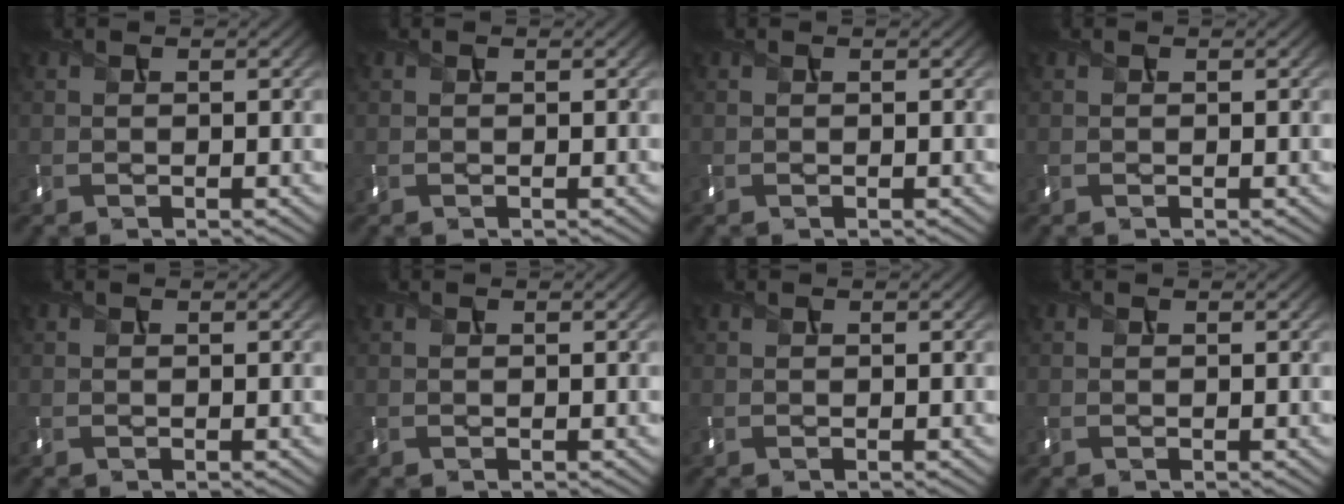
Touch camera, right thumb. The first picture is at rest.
{"total": 0.0}
{"total": 0.0}
{"total": 0.0}
{"total": 0.0}
{"total": 0.0}
{"total": 0.0}
{"total": 0.0}